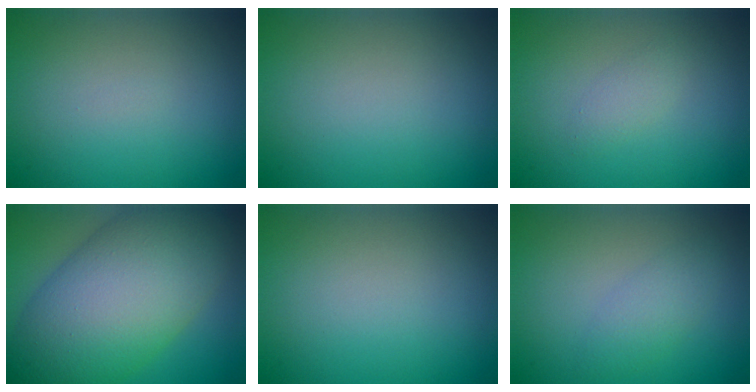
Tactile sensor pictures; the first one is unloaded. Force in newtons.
{"total": 0.0}
{"total": 1.1, "press": 1.1, "slide": 0.1}
{"total": 14.3, "press": 14.3, "slide": 0.7}
{"total": 0.0}
{"total": 2.0, "press": 2.0, "slide": 0.1}